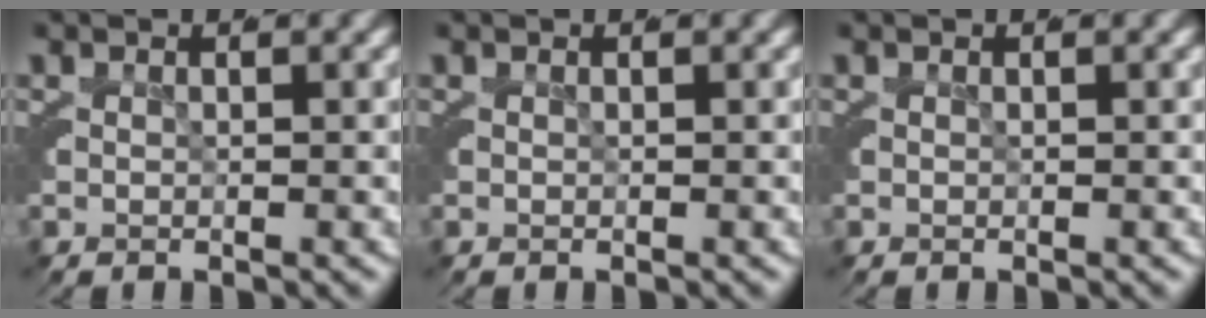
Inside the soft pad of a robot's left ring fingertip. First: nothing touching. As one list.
[{"total": 0.0}, {"total": 0.0}]